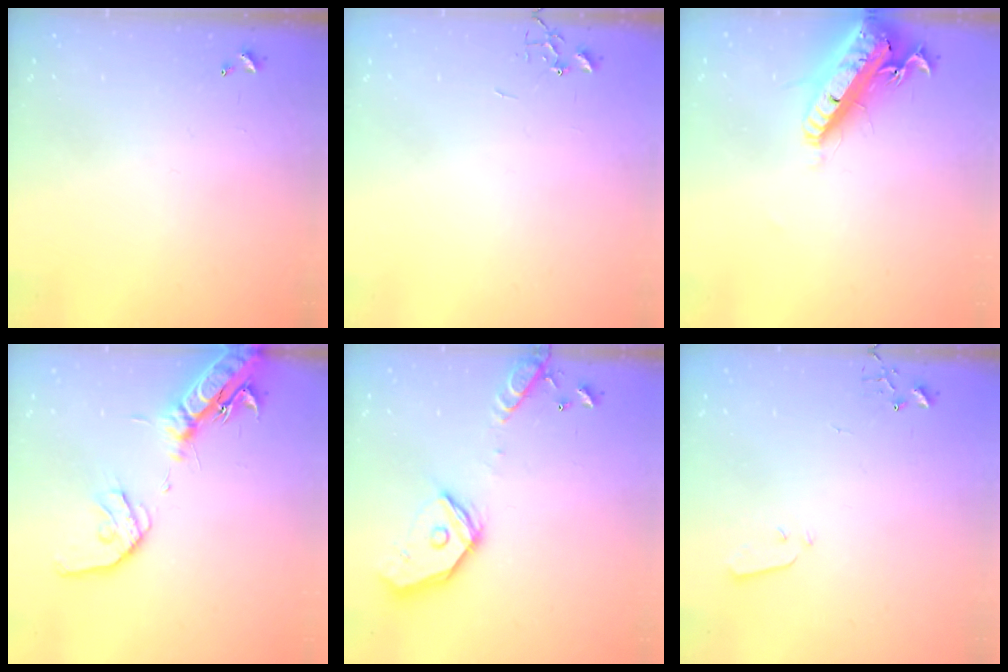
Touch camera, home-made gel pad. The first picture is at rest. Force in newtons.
{"total": 0.0}
{"total": 23.1, "press": 22.6, "slide": 5.0}
{"total": 19.4, "press": 19.1, "slide": 3.5}
{"total": 17.6, "press": 17.4, "slide": 2.7}
{"total": 3.6, "press": 3.6, "slide": 0.2}